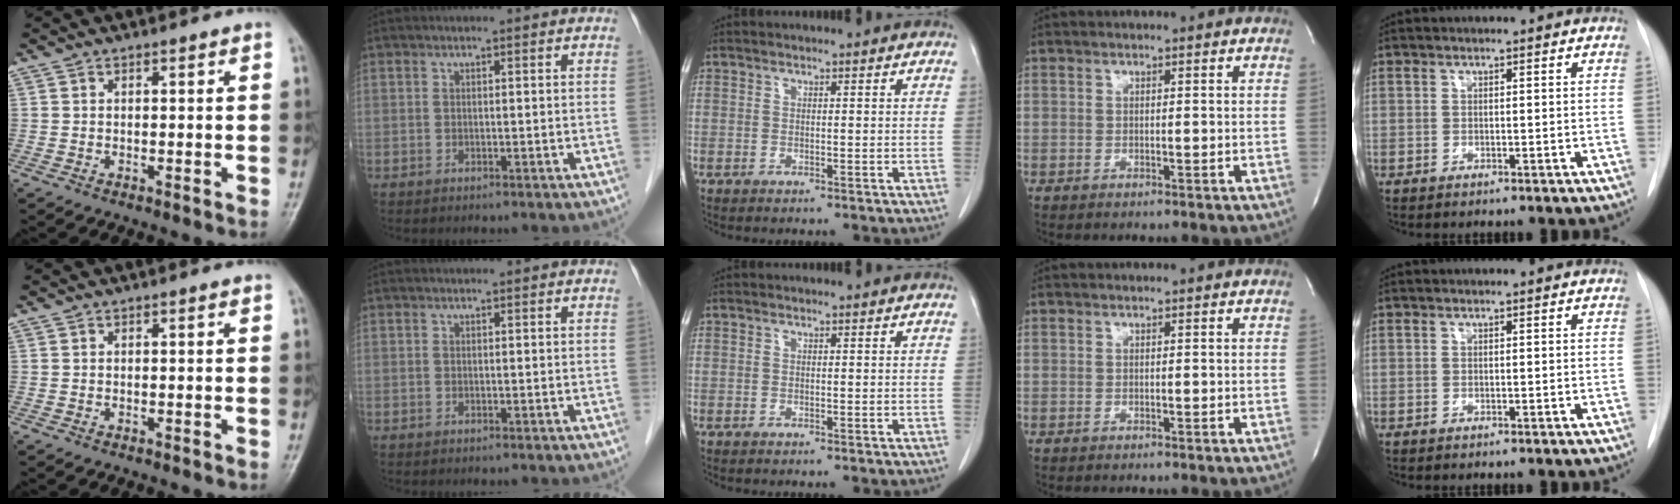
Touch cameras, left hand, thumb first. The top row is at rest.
{}